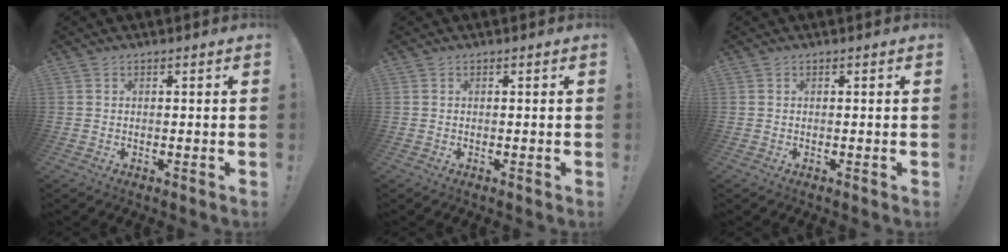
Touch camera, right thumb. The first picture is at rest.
{"total": 0.0}
{"total": 0.0}